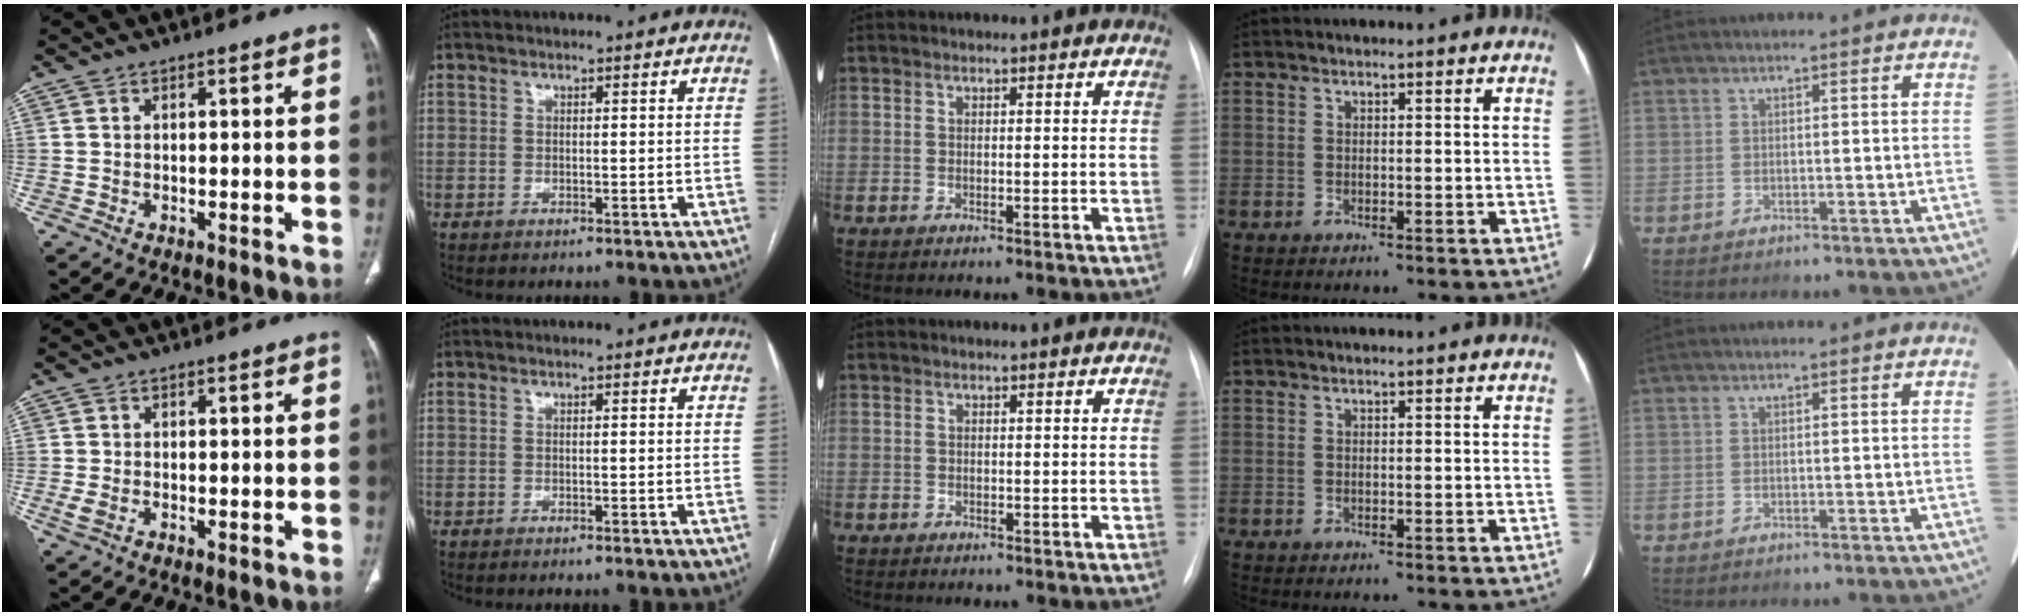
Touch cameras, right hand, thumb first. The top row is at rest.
{"thumb": {"total": 1.8, "force": [-0.3, 1.1, 1.4], "torque": [-0.038, -0.002, -0.003]}, "middle": {"total": 1.3, "force": [-1.0, 0.8, 0.3], "torque": [-0.006, 0.002, -0.011]}}